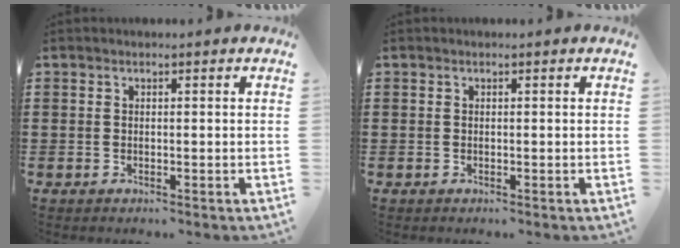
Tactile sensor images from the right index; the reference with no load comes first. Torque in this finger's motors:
{"motor_torque": [-0.01, 0.01, 0.00, 0.00]}